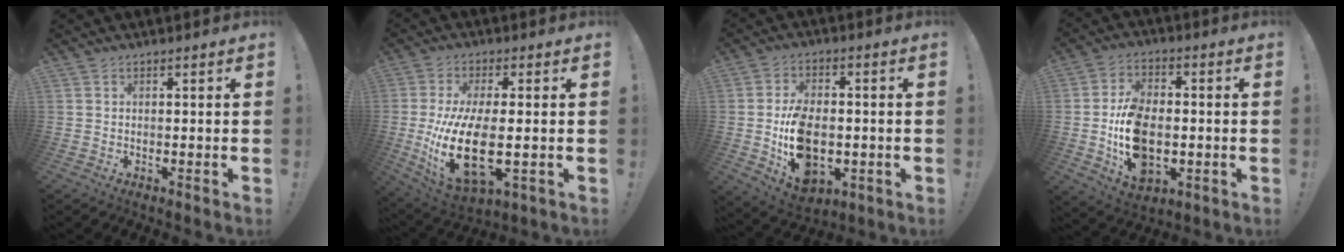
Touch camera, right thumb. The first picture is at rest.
{"total": 19.1, "force": [-2.1, 8.4, 17.1], "torque": [-0.340, -0.013, -0.027]}
{"total": 15.1, "force": [-3.5, 10.3, 10.4], "torque": [-0.168, 0.013, -0.054]}
{"total": 15.9, "force": [-3.2, 10.8, 11.2], "torque": [-0.188, 0.012, -0.054]}